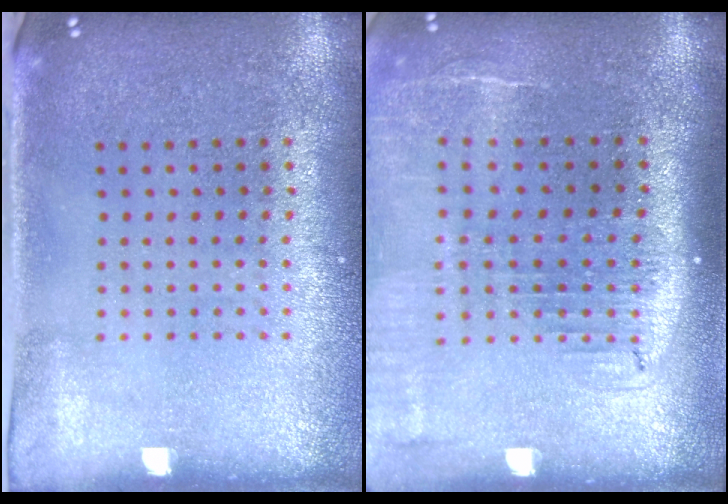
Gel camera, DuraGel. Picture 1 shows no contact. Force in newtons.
{"total": 2.0, "press": 1.6, "slide": 1.2}